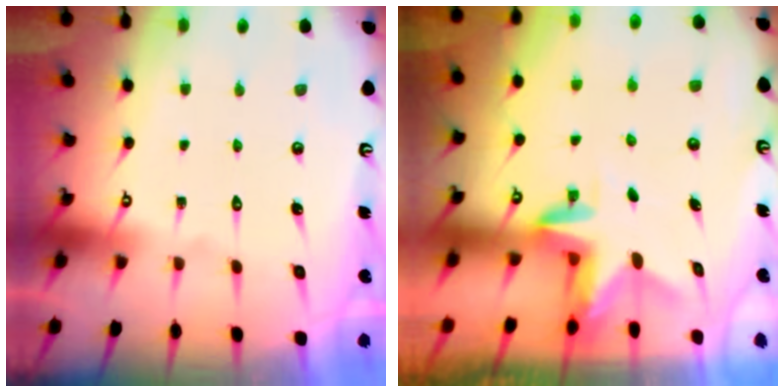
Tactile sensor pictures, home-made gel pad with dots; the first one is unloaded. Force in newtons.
{"total": 3.1, "press": 3.1, "slide": 0.2}